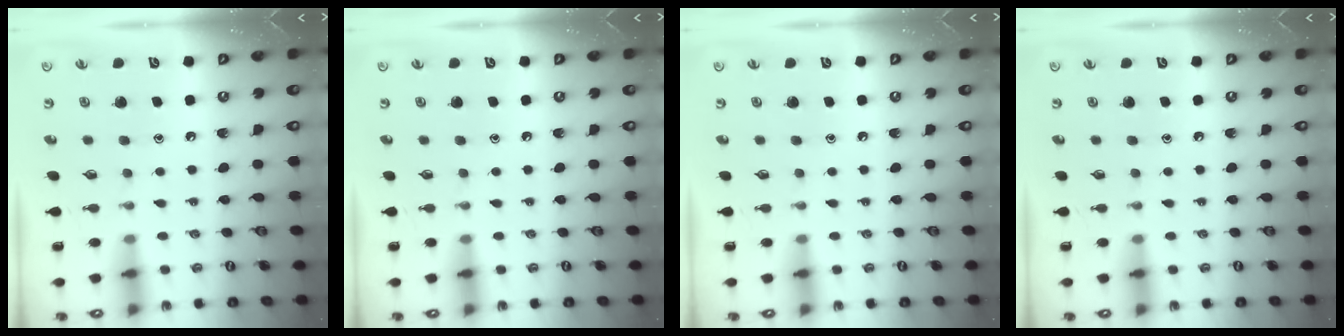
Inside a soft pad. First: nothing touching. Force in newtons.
{"total": 0.0}
{"total": 0.0}
{"total": 0.0}